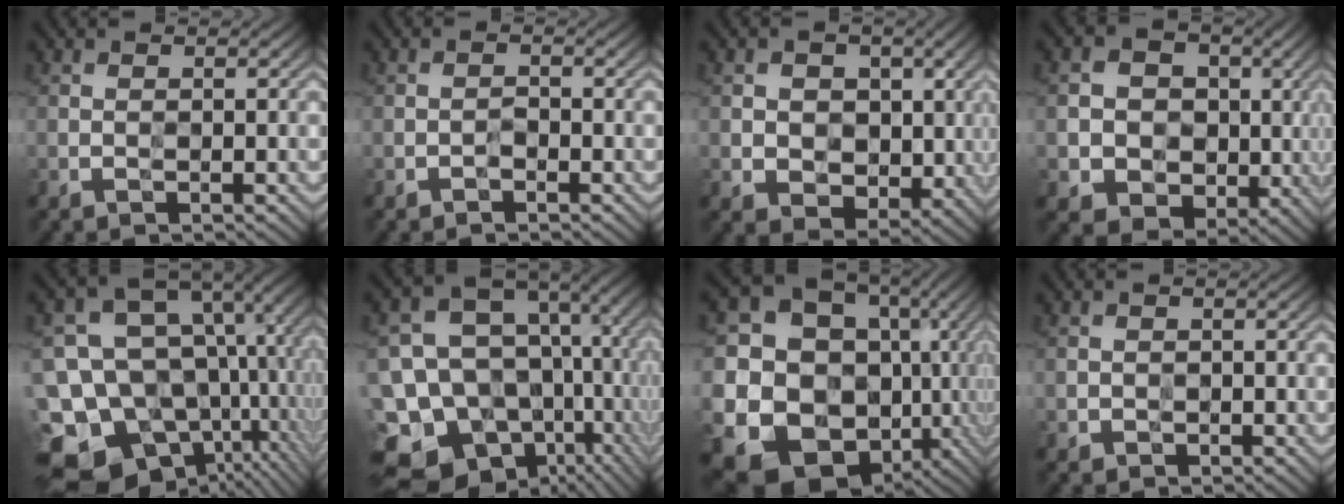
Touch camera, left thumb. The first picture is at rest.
{"total": 1.0, "force": [-0.8, 0.5, 0.3], "torque": [-0.004, 0.001, -0.017]}
{"total": 5.5, "force": [0.5, 4.6, 2.9], "torque": [-0.064, -0.012, 0.001]}
{"total": 8.7, "force": [-0.9, 7.6, 4.1], "torque": [-0.085, -0.022, -0.029]}
{"total": 17.5, "force": [-2.7, 13.4, 10.9], "torque": [-0.227, -0.019, 0.006]}
{"total": 18.8, "force": [-5.4, 15.1, 9.8], "torque": [-0.239, -0.004, -0.038]}
{"total": 19.7, "force": [-1.1, 17.2, 9.4], "torque": [-0.224, -0.058, 0.027]}
{"total": 1.2, "force": [-0.2, 1.2, 0.1], "torque": [-0.003, -0.009, -0.006]}